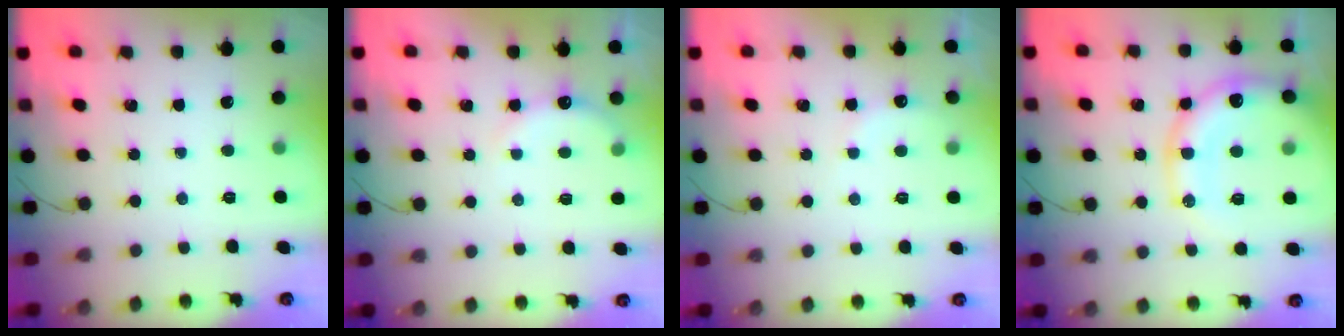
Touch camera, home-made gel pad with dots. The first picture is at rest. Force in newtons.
{"total": 5.6, "press": 5.5, "slide": 1.3}
{"total": 5.5, "press": 5.4, "slide": 1.0}
{"total": 17.7, "press": 17.4, "slide": 3.6}